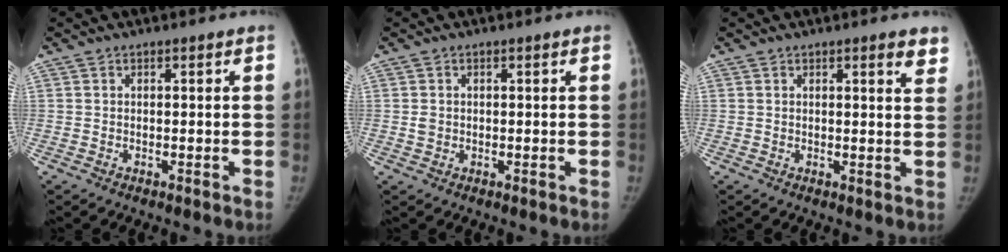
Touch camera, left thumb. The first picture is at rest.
{"total": 1.3, "force": [0.0, 1.1, 0.6], "torque": [-0.005, 0.001, 0.005]}
{"total": 3.5, "force": [2.4, 0.7, 2.3], "torque": [-0.017, -0.011, 0.027]}